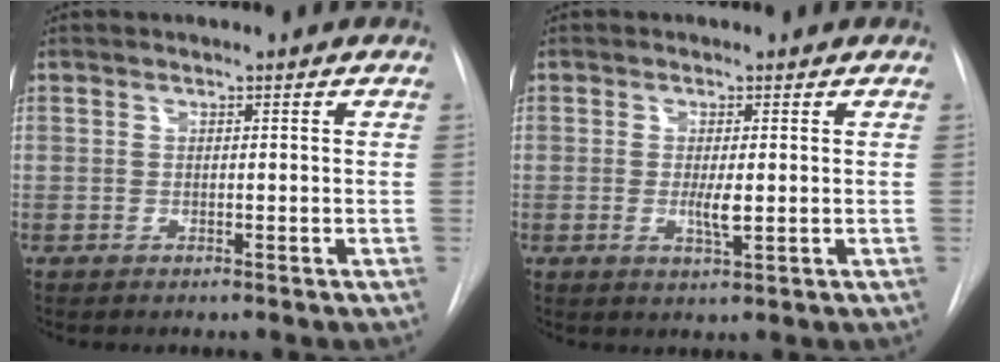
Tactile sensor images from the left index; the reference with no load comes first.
{"total": 2.8, "force": [-0.4, 0.6, 2.7], "torque": [-0.050, -0.008, -0.006]}